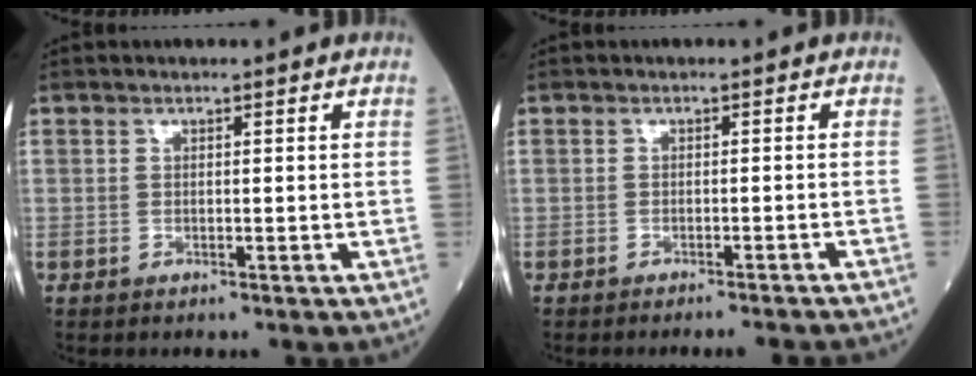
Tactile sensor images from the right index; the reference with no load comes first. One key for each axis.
{"total": 5.8, "fx": -5.5, "fy": -0.3, "fz": 1.7, "tx": -0.014, "ty": -0.013, "tz": -0.065}